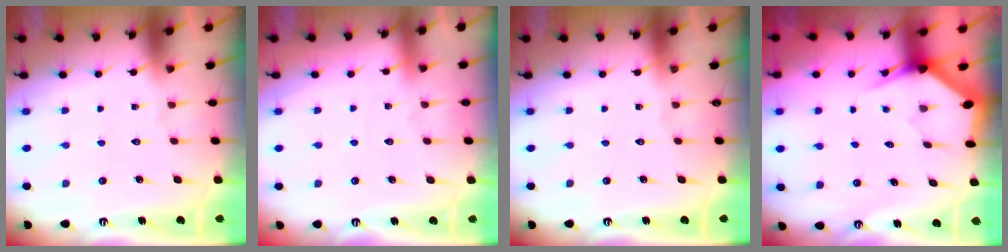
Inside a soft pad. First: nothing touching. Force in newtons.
{"total": 2.1, "press": 2.1, "slide": 0.2}
{"total": 0.0}
{"total": 3.1, "press": 3.1, "slide": 0.1}